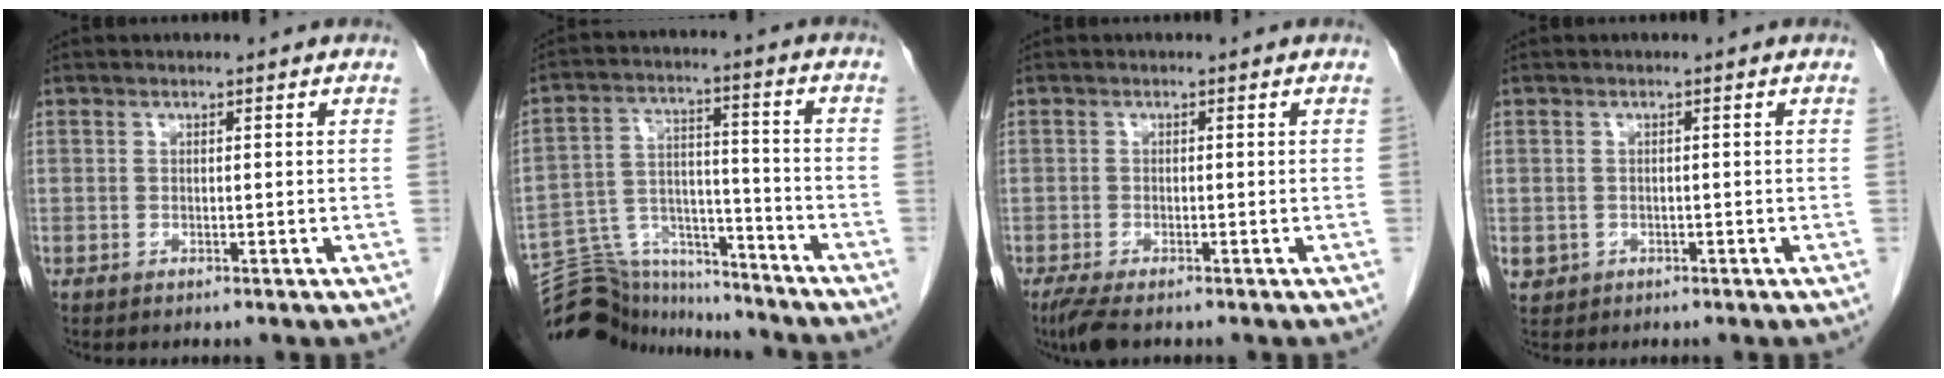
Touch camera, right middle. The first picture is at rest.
{"total": 14.5, "force": [-14.1, 3.2, 1.4], "torque": [-0.034, 0.045, -0.232]}
{"total": 3.6, "force": [-2.6, 0.8, 2.4], "torque": [-0.047, -0.011, -0.042]}
{"total": 1.9, "force": [-0.6, 1.7, 0.3], "torque": [-0.001, 0.005, -0.004]}